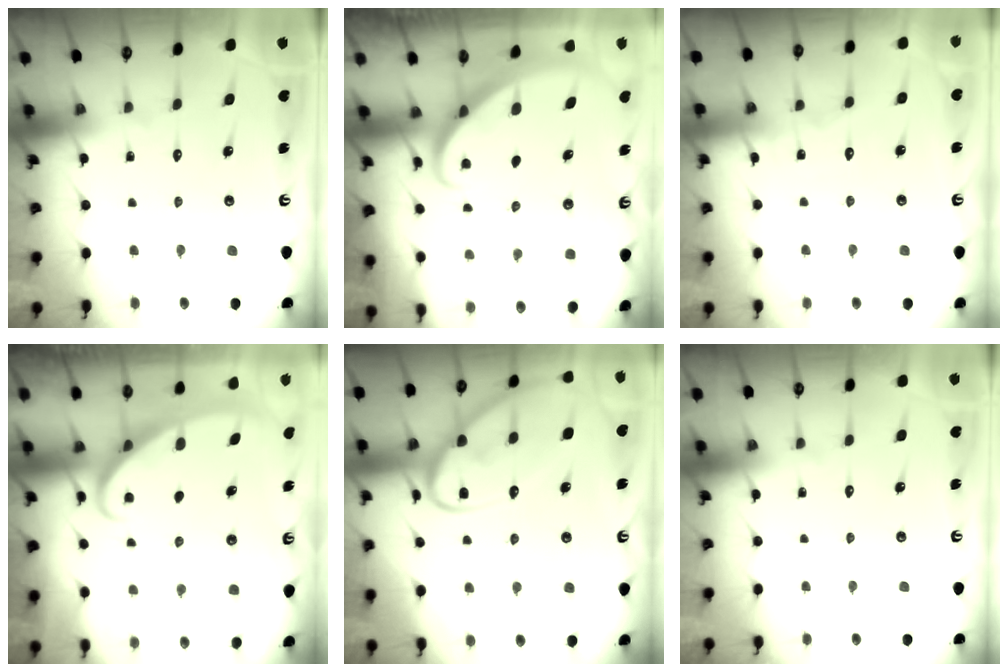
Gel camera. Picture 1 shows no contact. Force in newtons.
{"total": 2.7, "press": 2.7, "slide": 0.2}
{"total": 4.5, "press": 4.5, "slide": 0.4}
{"total": 2.7, "press": 2.7, "slide": 0.4}
{"total": 16.0, "press": 16.0, "slide": 1.4}
{"total": 0.0}